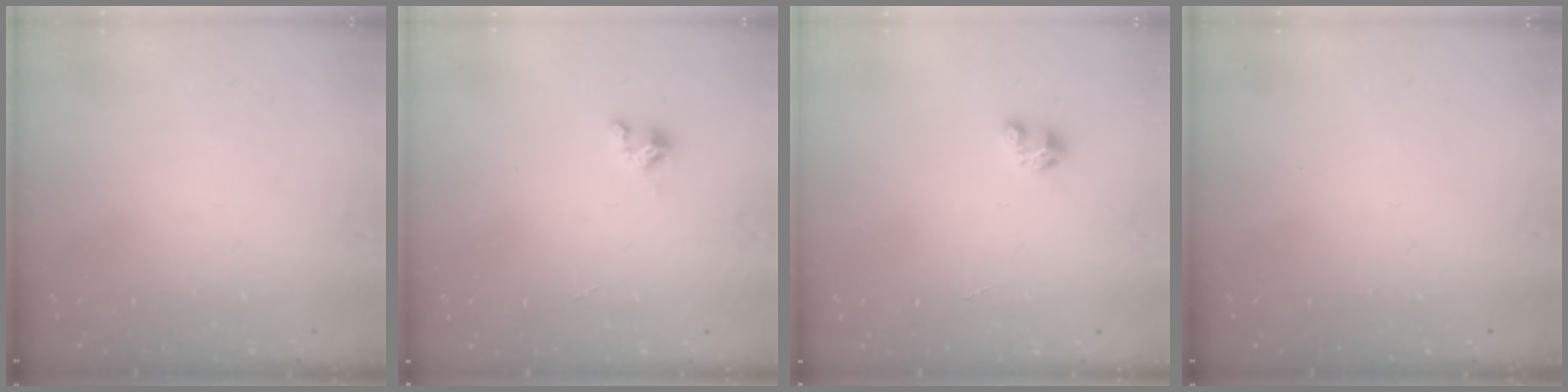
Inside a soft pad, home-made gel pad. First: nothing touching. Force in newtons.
{"total": 0.9, "press": 0.9, "slide": 0.2}
{"total": 1.7, "press": 1.7, "slide": 0.1}
{"total": 0.0}